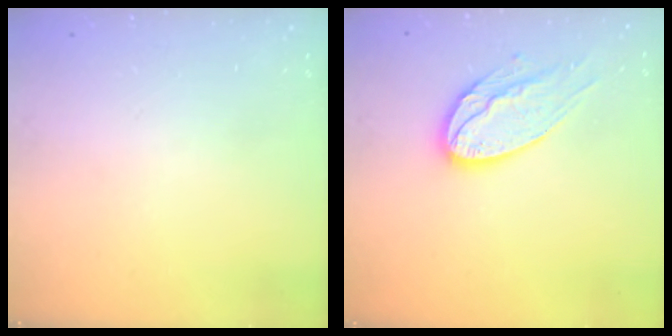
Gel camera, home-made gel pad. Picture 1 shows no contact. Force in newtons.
{"total": 15.1, "press": 15.1, "slide": 1.4}